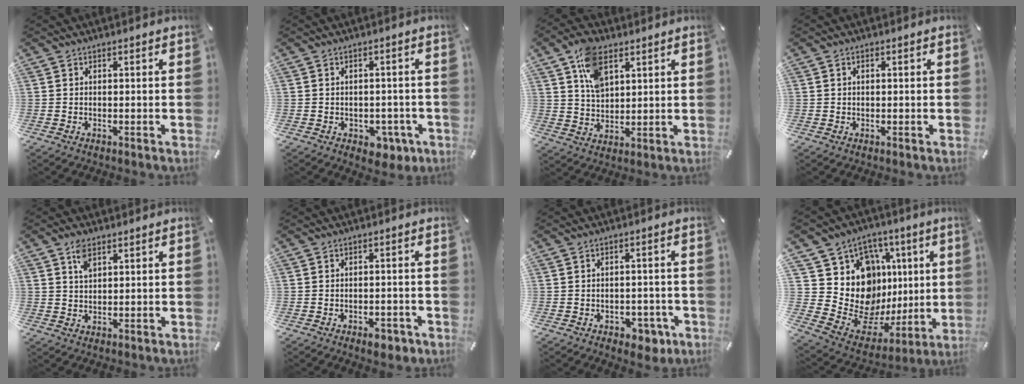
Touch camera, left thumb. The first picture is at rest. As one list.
[{"total": 4.6, "force": [-1.8, 3.5, 2.4], "torque": [-0.022, 0.006, -0.031]}, {"total": 9.7, "force": [4.8, 5.9, 6.0], "torque": [-0.104, -0.005, 0.090]}, {"total": 0.9, "force": [0.2, 0.6, 0.6], "torque": [-0.013, 0.006, 0.001]}, {"total": 3.7, "force": [2.1, 1.9, 2.4], "torque": [-0.045, -0.002, 0.036]}, {"total": 3.9, "force": [-2.5, 2.0, 2.2], "torque": [-0.030, 0.015, -0.042]}, {"total": 5.0, "force": [-2.6, 3.3, 2.7], "torque": [-0.031, 0.016, -0.045]}, {"total": 19.3, "force": [2.7, 16.7, 9.4], "torque": [-0.139, -0.054, 0.084]}]